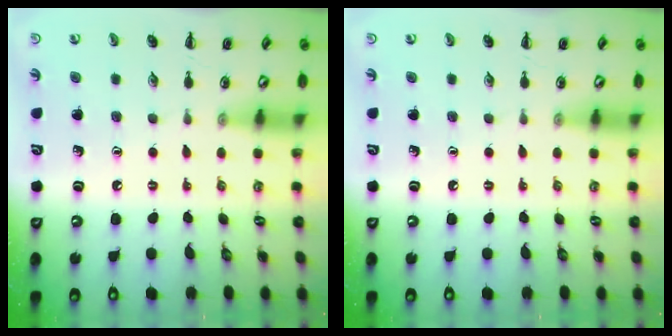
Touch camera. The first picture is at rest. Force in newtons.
{"total": 0.0}